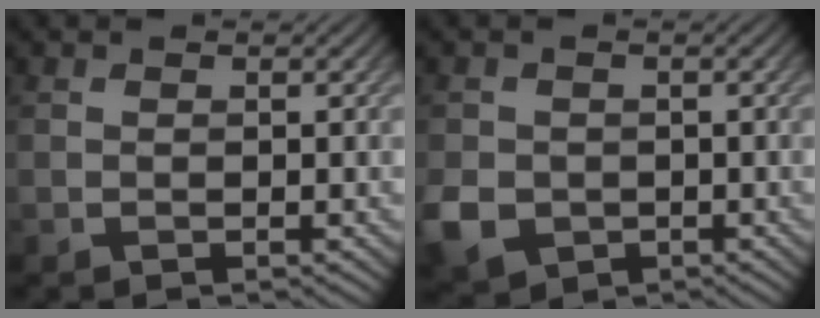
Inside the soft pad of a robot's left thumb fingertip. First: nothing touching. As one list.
[{"total": 5.4, "force": [-1.6, 4.5, 2.5], "torque": [-0.073, -0.019, -0.037]}]